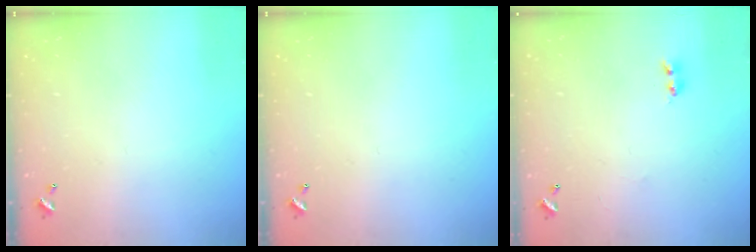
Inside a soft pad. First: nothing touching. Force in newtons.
{"total": 0.0}
{"total": 2.2, "press": 2.1, "slide": 0.6}